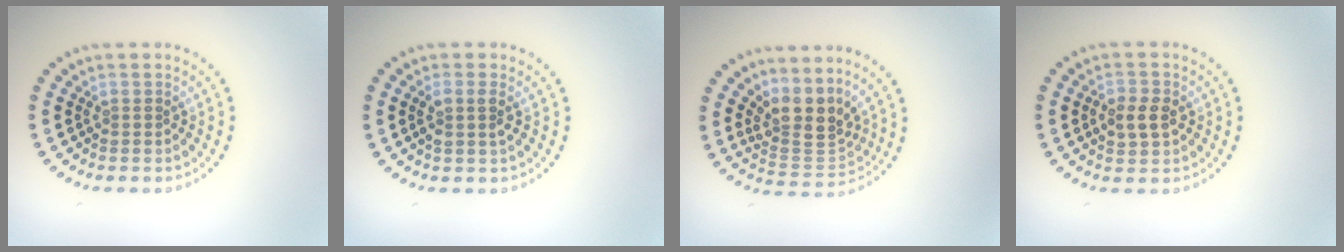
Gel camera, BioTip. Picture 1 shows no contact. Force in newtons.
{"total": 1.7, "press": 1.5, "slide": 0.8}
{"total": 3.9, "press": 2.8, "slide": 2.6}
{"total": 2.7, "press": 2.7, "slide": 0.1}